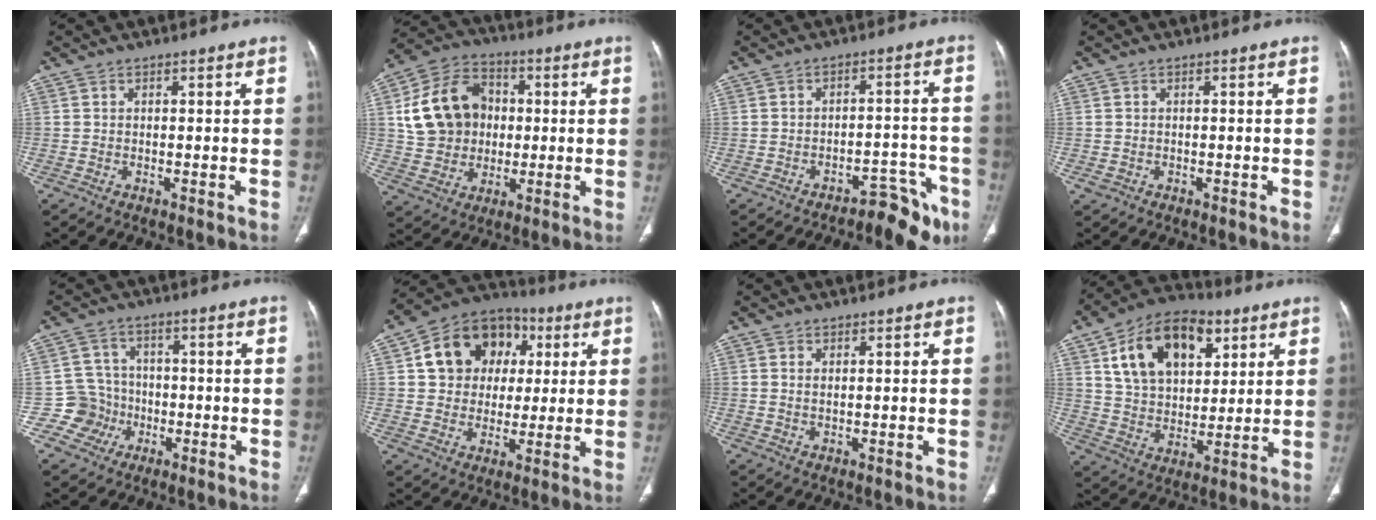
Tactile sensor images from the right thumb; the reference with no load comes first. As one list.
[{"total": 15.8, "force": [1.9, 13.0, 8.7], "torque": [-0.135, 0.020, 0.038]}, {"total": 8.8, "force": [-6.6, 3.9, 4.3], "torque": [-0.022, 0.070, -0.089]}, {"total": 0.9, "force": [-0.3, 0.8, 0.3], "torque": [-0.012, 0.005, 0.000]}, {"total": 6.7, "force": [-2.2, 6.4, 0.3], "torque": [0.036, 0.019, -0.043]}, {"total": 15.7, "force": [3.9, 13.0, 7.9], "torque": [-0.093, 0.014, 0.059]}, {"total": 1.0, "force": [0.4, 0.4, 0.9], "torque": [-0.020, -0.002, 0.010]}, {"total": 18.9, "force": [7.8, 12.0, 12.4], "torque": [-0.171, -0.013, 0.133]}]